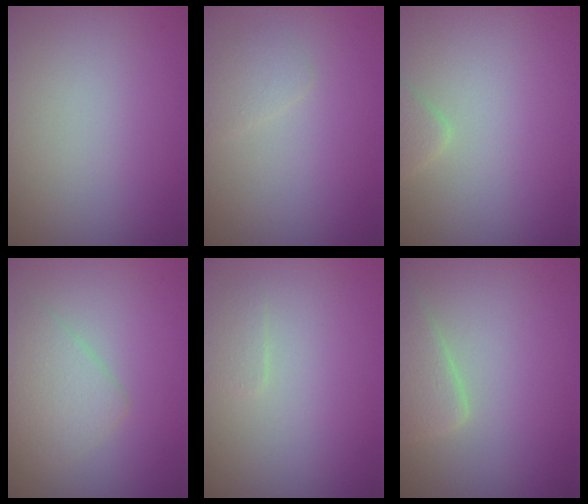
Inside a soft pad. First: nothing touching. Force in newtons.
{"total": 1.2, "press": 1.2, "slide": 0.1}
{"total": 1.3, "press": 1.3, "slide": 0.1}
{"total": 2.8, "press": 2.8, "slide": 0.1}
{"total": 0.9, "press": 0.9, "slide": 0.0}
{"total": 2.8, "press": 2.8, "slide": 0.3}